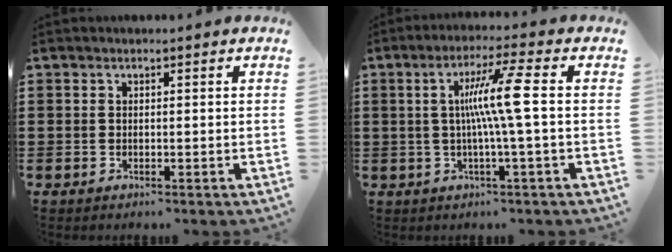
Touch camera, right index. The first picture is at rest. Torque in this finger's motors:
{"motor_torque": [1.27, -0.38, 0.40, 0.21]}